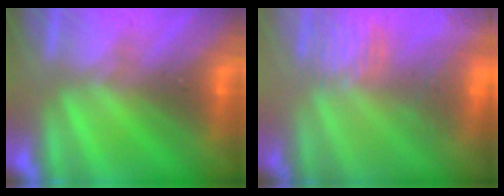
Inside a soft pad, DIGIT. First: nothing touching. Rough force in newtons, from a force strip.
{"total": 5.4}